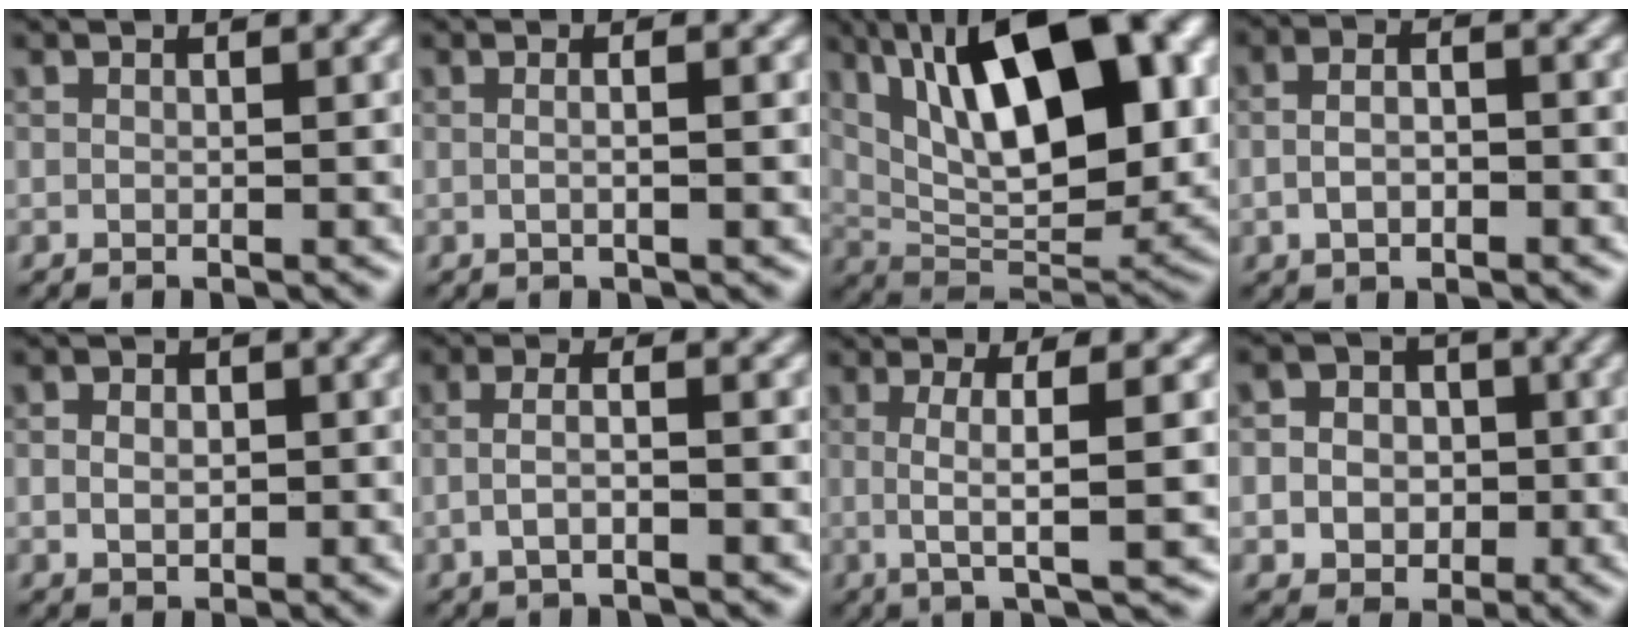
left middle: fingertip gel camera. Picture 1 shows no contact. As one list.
[{"total": 1.8, "force": [-0.2, 0.7, 1.7], "torque": [-0.015, -0.001, -0.018]}, {"total": 14.3, "force": [5.1, 5.7, 12.1], "torque": [-0.183, 0.010, 0.088]}, {"total": 2.8, "force": [-1.1, 1.3, 2.2], "torque": [-0.047, 0.001, -0.013]}, {"total": 2.3, "force": [-0.4, 1.8, 1.4], "torque": [-0.015, 0.011, -0.011]}, {"total": 2.5, "force": [-1.0, 0.7, 2.2], "torque": [-0.043, -0.001, -0.016]}, {"total": 5.1, "force": [-0.3, 0.8, 5.1], "torque": [-0.091, 0.007, -0.002]}, {"total": 6.8, "force": [-0.5, 6.3, 2.5], "torque": [-0.037, 0.033, -0.029]}]